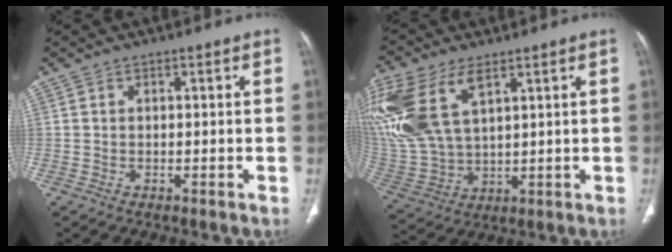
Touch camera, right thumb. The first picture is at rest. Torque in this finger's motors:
{"motor_torque": [-0.48, 1.17, 1.12, 1.18, 0.56]}